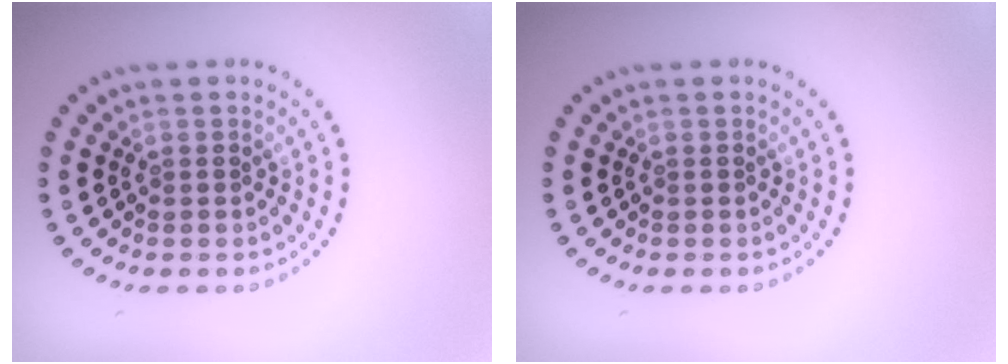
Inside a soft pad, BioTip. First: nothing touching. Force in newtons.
{"total": 0.0}